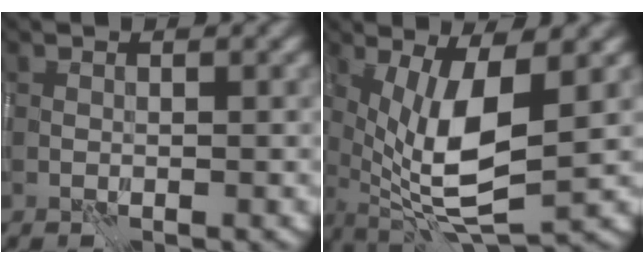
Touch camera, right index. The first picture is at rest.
{"total": 8.0, "force": [0.6, 2.6, 7.6], "torque": [-0.146, -0.010, 0.014]}